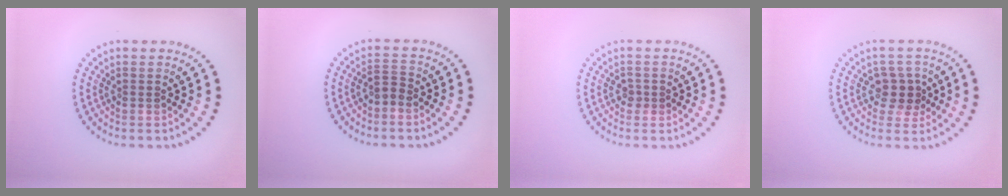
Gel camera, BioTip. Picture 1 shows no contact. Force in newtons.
{"total": 1.4, "press": 1.1, "slide": 0.7}
{"total": 0.8, "press": 0.8, "slide": 0.3}
{"total": 2.5, "press": 2.1, "slide": 1.4}